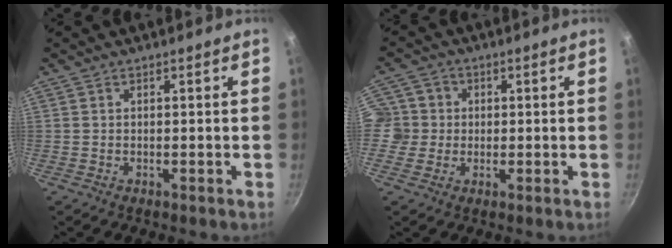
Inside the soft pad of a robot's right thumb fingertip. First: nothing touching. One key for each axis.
{"total": 6.2, "fx": 0.2, "fy": 6.0, "fz": 1.4, "tx": 0.011, "ty": 0.006, "tz": -0.011}